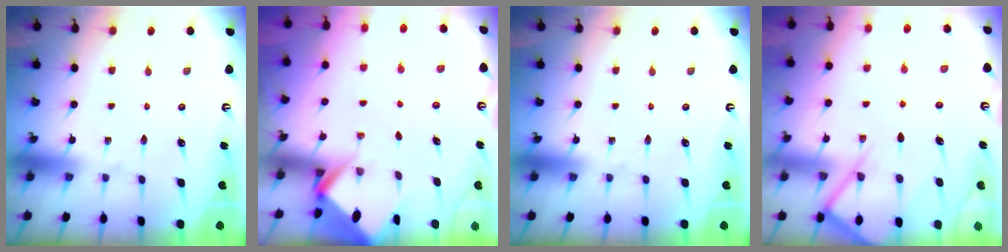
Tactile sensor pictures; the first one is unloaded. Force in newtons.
{"total": 2.8, "press": 2.8, "slide": 0.1}
{"total": 0.0}
{"total": 9.3, "press": 9.3, "slide": 1.1}